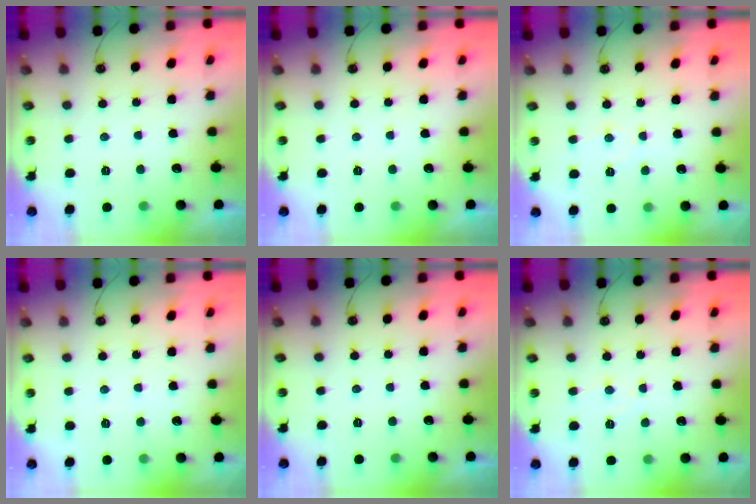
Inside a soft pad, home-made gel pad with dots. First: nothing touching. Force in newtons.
{"total": 0.0}
{"total": 4.4, "press": 4.4, "slide": 0.5}
{"total": 2.4, "press": 2.3, "slide": 0.4}
{"total": 0.0}
{"total": 5.0, "press": 5.0, "slide": 0.3}